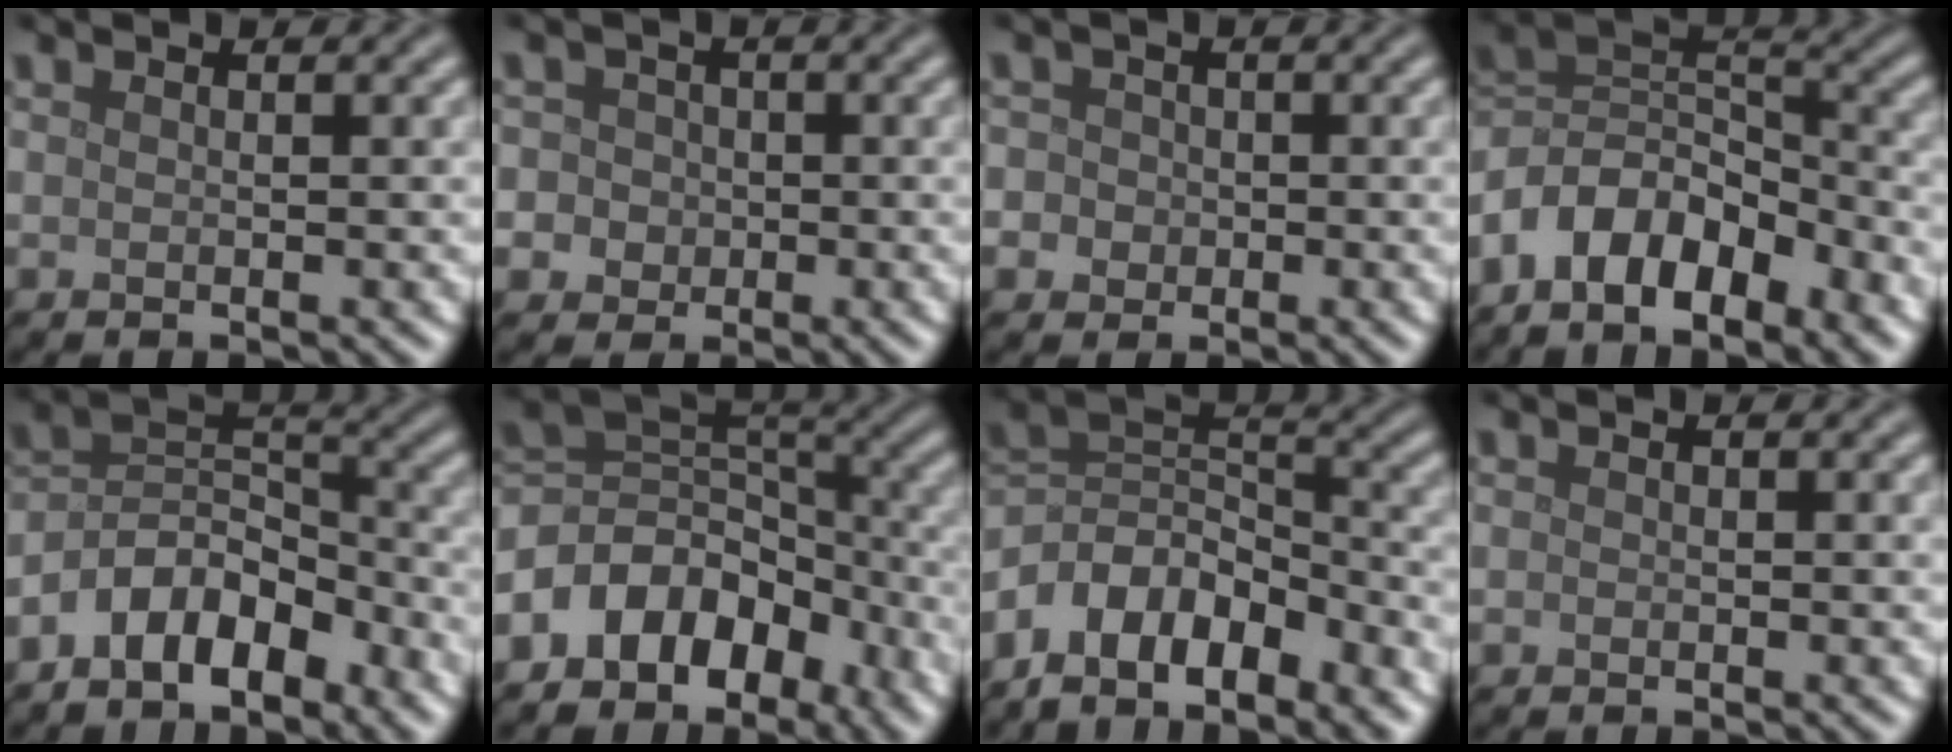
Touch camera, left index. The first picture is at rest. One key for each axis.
{"total": 5.6, "fx": -0.3, "fy": 5.4, "fz": 1.6, "tx": -0.020, "ty": 0.025, "tz": -0.031}
{"total": 4.1, "fx": -0.2, "fy": 3.9, "fz": 1.3, "tx": -0.001, "ty": 0.025, "tz": -0.029}
{"total": 8.3, "fx": -5.0, "fy": 4.1, "fz": 5.1, "tx": -0.080, "ty": 0.015, "tz": -0.104}
{"total": 6.7, "fx": -4.3, "fy": 3.5, "fz": 3.7, "tx": -0.052, "ty": 0.012, "tz": -0.089}
{"total": 8.1, "fx": -4.3, "fy": 5.8, "fz": 3.7, "tx": -0.047, "ty": 0.014, "tz": -0.093}
{"total": 7.7, "fx": -5.3, "fy": 3.7, "fz": 4.2, "tx": -0.061, "ty": 0.009, "tz": -0.110}
{"total": 0.0}